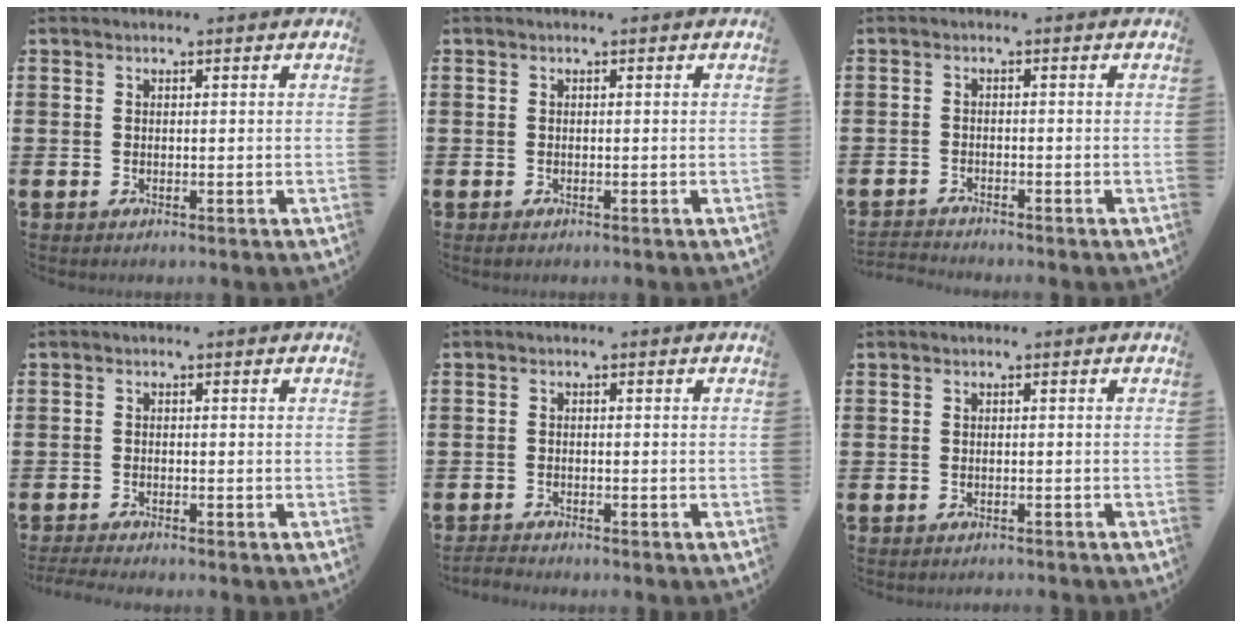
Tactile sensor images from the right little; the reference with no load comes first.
{"total": 0.0}
{"total": 1.3, "force": [-1.3, -0.1, -0.1], "torque": [-0.001, 0.002, -0.028]}
{"total": 1.2, "force": [-1.1, 0.0, 0.5], "torque": [-0.009, 0.001, -0.022]}
{"total": 1.1, "force": [-1.1, 0.1, 0.2], "torque": [-0.005, 0.002, -0.023]}
{"total": 0.5, "force": [-0.5, -0.1, 0.0], "torque": [0.000, -0.001, -0.011]}